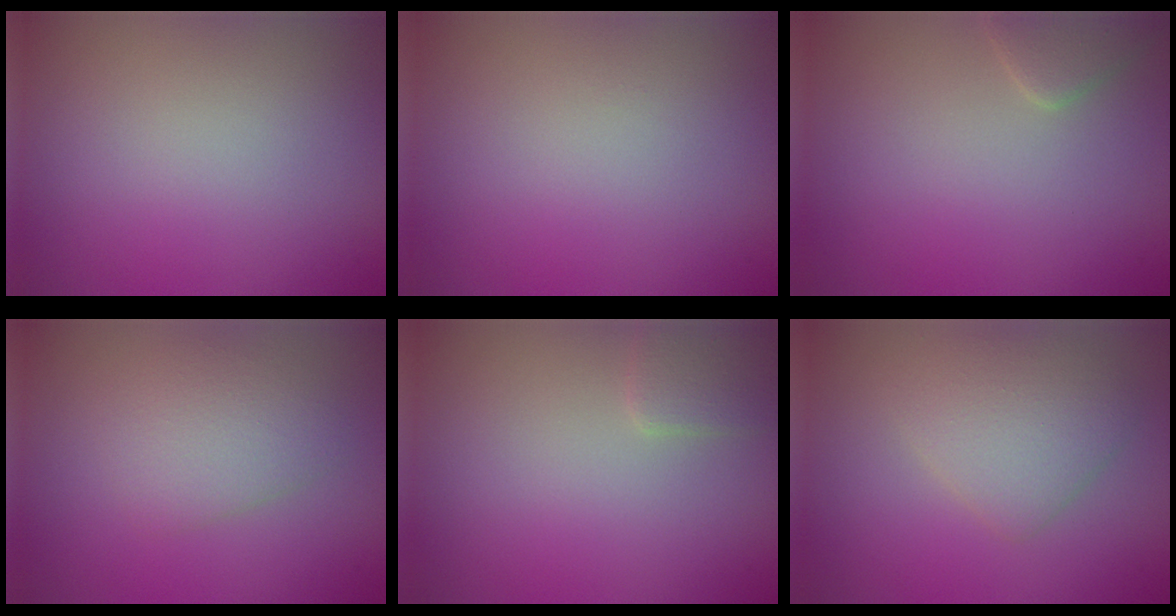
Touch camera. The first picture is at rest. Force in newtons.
{"total": 0.0}
{"total": 1.8, "press": 1.8, "slide": 0.1}
{"total": 3.0, "press": 3.0, "slide": 0.1}
{"total": 1.6, "press": 1.6, "slide": 0.1}
{"total": 3.3, "press": 3.3, "slide": 0.2}